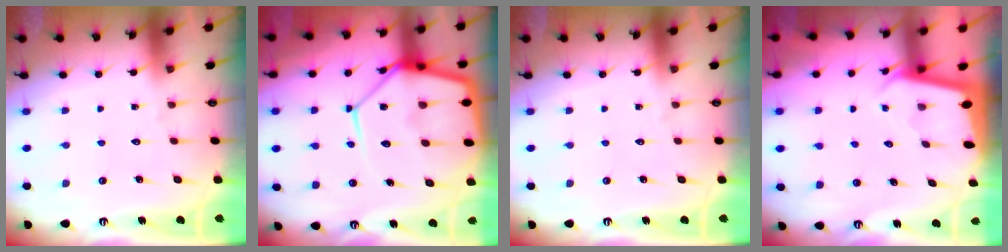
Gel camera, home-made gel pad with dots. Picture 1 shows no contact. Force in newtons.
{"total": 18.9, "press": 18.8, "slide": 1.9}
{"total": 0.0}
{"total": 1.8, "press": 1.8, "slide": 0.1}